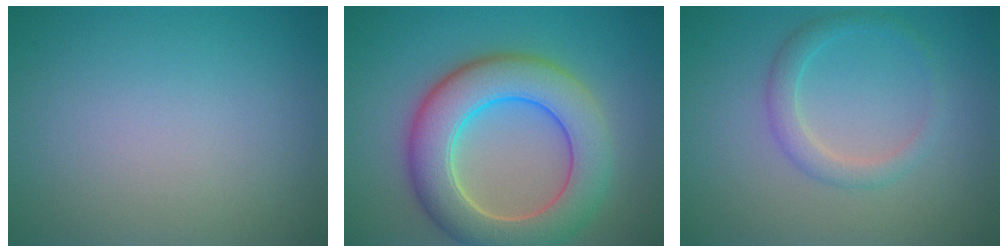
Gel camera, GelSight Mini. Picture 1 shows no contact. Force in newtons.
{"total": 8.8, "press": 8.8, "slide": 0.8}
{"total": 2.1, "press": 2.1, "slide": 0.1}